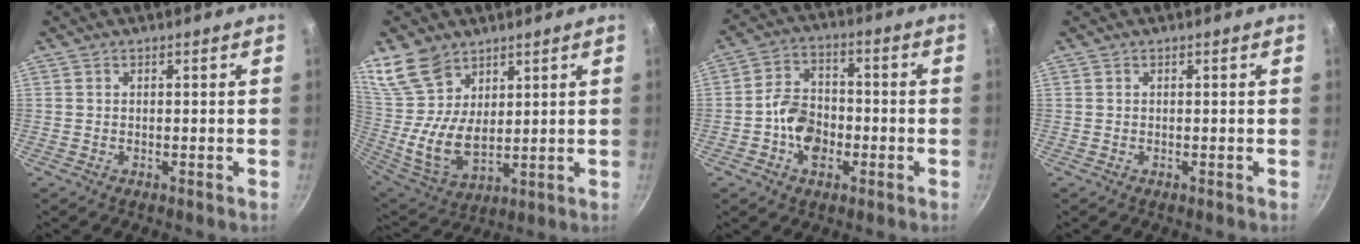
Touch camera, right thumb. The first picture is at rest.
{"total": 14.5, "force": [8.3, 9.0, 7.7], "torque": [-0.138, -0.050, 0.175]}
{"total": 9.2, "force": [-2.6, 6.5, 5.9], "torque": [-0.079, 0.028, -0.054]}
{"total": 0.0}